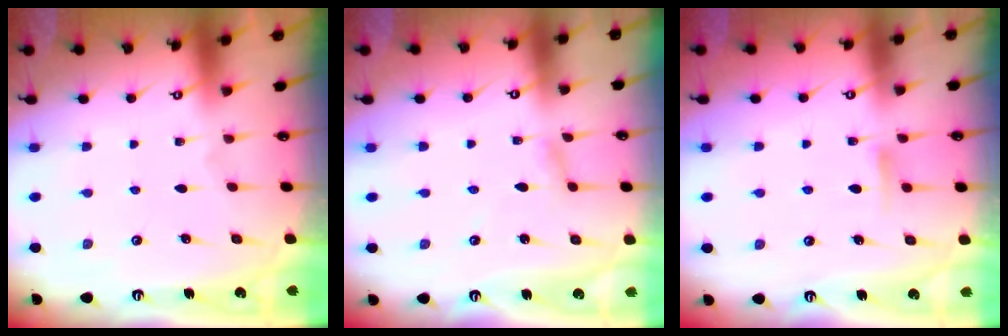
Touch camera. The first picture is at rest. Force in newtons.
{"total": 2.4, "press": 2.4, "slide": 0.1}
{"total": 5.4, "press": 5.3, "slide": 0.8}